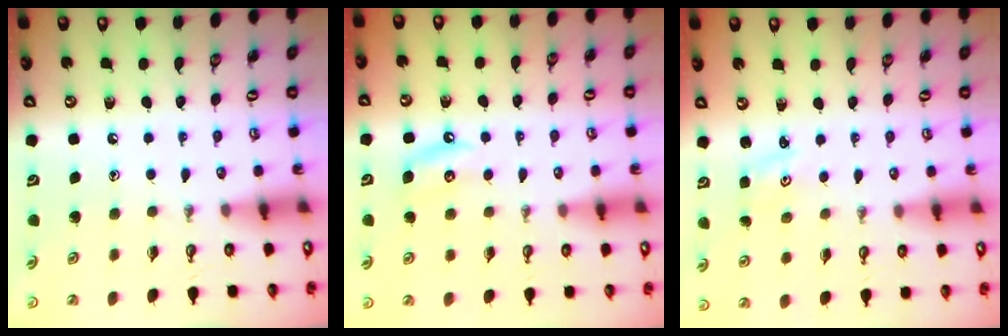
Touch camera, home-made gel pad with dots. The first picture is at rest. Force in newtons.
{"total": 5.5, "press": 5.5, "slide": 0.4}
{"total": 1.3, "press": 1.2, "slide": 0.2}